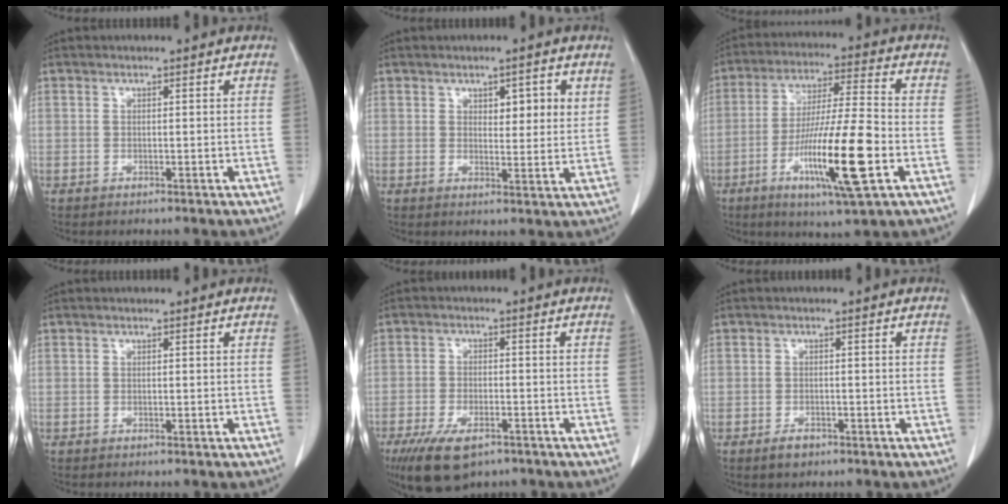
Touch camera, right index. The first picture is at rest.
{"total": 4.6, "force": [2.1, 1.8, 3.7], "torque": [-0.049, -0.004, 0.029]}
{"total": 15.4, "force": [-5.2, 0.5, 14.5], "torque": [-0.271, -0.019, -0.089]}
{"total": 0.0}
{"total": 9.4, "force": [-6.1, 4.1, 5.9], "torque": [-0.109, -0.012, -0.099]}
{"total": 2.1, "force": [-1.4, 1.2, 1.0], "torque": [-0.018, 0.001, -0.017]}